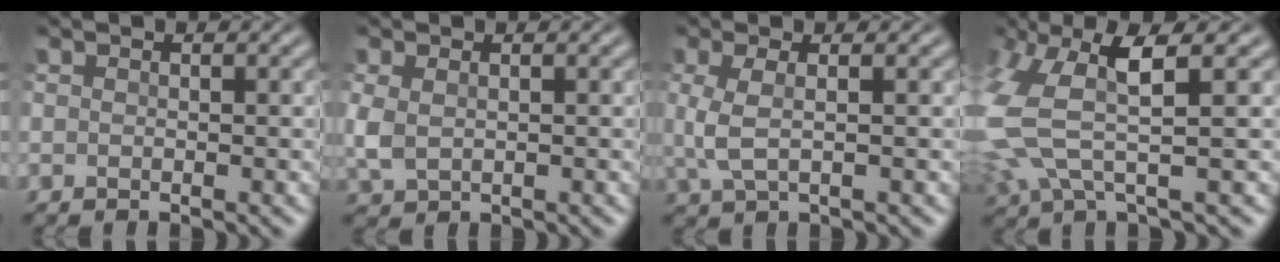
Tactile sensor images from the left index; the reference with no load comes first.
{"total": 2.6, "force": [-0.2, 1.8, 1.9], "torque": [-0.050, -0.005, 0.000]}
{"total": 2.9, "force": [0.0, 0.9, 2.7], "torque": [-0.069, 0.001, 0.002]}
{"total": 7.2, "force": [1.1, 2.5, 6.7], "torque": [-0.174, 0.003, 0.015]}